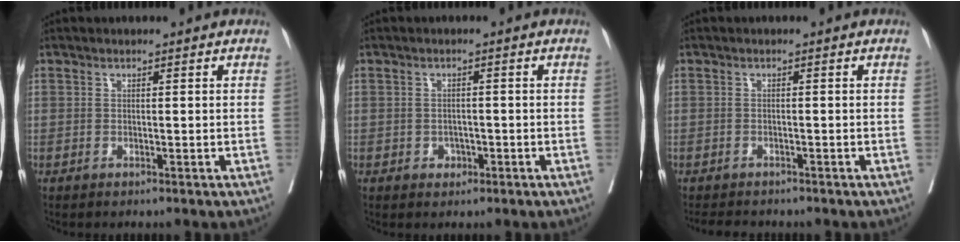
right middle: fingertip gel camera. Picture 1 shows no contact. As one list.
[{"total": 1.6, "force": [-0.7, 1.3, 0.7], "torque": [-0.008, 0.005, -0.007]}, {"total": 4.6, "force": [-4.2, 1.4, 1.4], "torque": [-0.019, -0.007, -0.062]}]